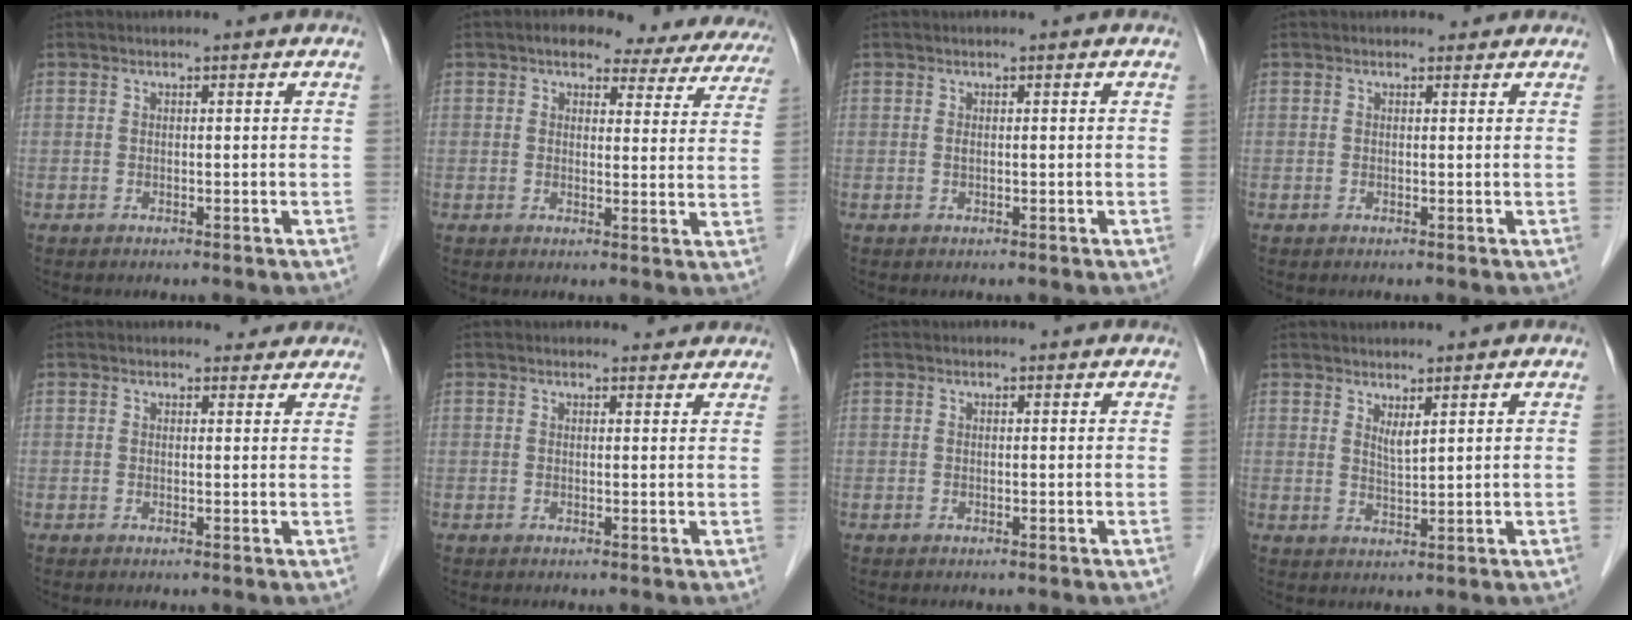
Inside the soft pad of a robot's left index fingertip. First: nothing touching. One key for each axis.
{"total": 13.4, "fx": 11.0, "fy": 5.6, "fz": 5.4, "tx": -0.037, "ty": 0.017, "tz": 0.103}
{"total": 0.6, "fx": 0.0, "fy": 0.1, "fz": 0.6, "tx": -0.013, "ty": 0.001, "tz": 0.000}
{"total": 1.1, "fx": 0.9, "fy": 0.6, "fz": 0.1, "tx": -0.002, "ty": 0.001, "tz": 0.008}
{"total": 2.7, "fx": 2.4, "fy": 1.2, "fz": 0.1, "tx": 0.003, "ty": 0.001, "tz": 0.020}
{"total": 2.2, "fx": 2.0, "fy": 0.8, "fz": 0.1, "tx": -0.003, "ty": 0.000, "tz": 0.019}
{"total": 0.0}
{"total": 2.0, "fx": 1.4, "fy": 0.0, "fz": 1.4, "tx": -0.030, "ty": -0.010, "tz": 0.031}